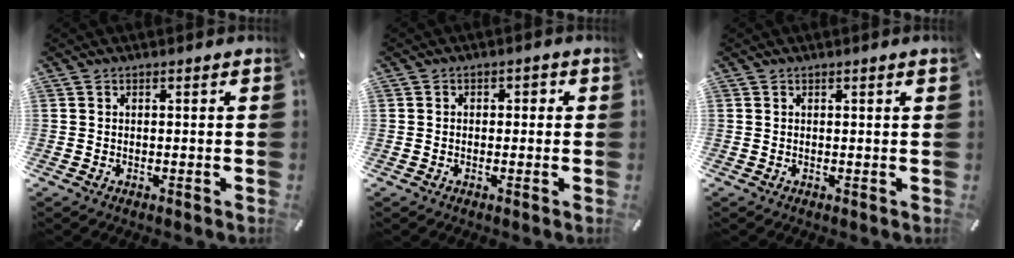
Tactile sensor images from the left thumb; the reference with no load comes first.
{"total": 1.6, "force": [-0.4, 1.3, 0.9], "torque": [-0.018, 0.008, -0.010]}
{"total": 1.0, "force": [0.5, 0.0, 0.8], "torque": [-0.014, -0.001, 0.008]}